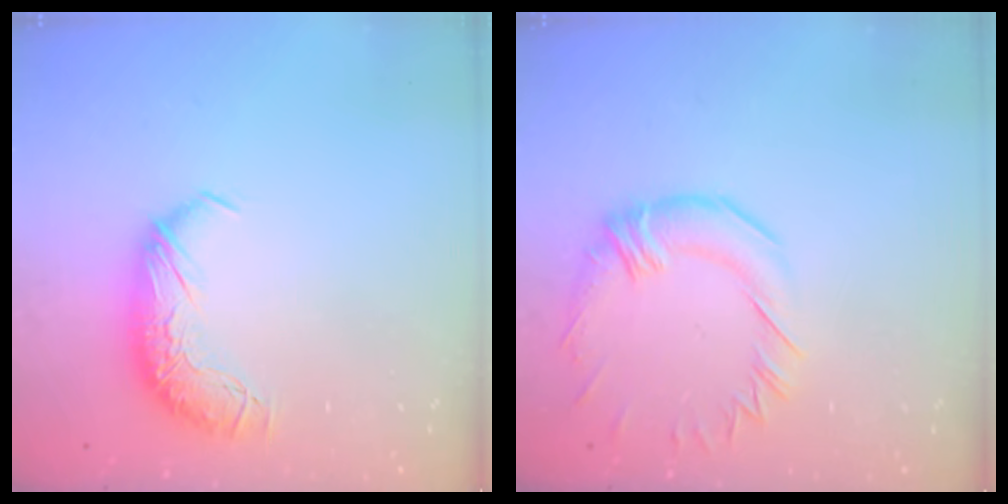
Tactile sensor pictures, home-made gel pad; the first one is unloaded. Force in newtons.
{"total": 1.5, "press": 0.9, "slide": 1.1}